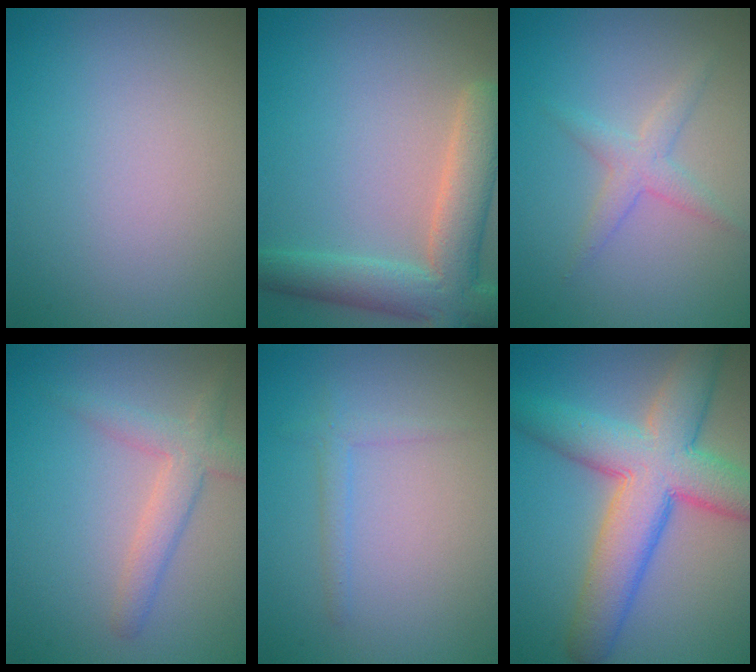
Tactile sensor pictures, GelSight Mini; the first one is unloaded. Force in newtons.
{"total": 6.5, "press": 6.4, "slide": 0.8}
{"total": 2.0, "press": 2.0, "slide": 0.0}
{"total": 3.0, "press": 3.0, "slide": 0.1}
{"total": 1.3, "press": 1.3, "slide": 0.1}
{"total": 9.4, "press": 9.4, "slide": 0.5}